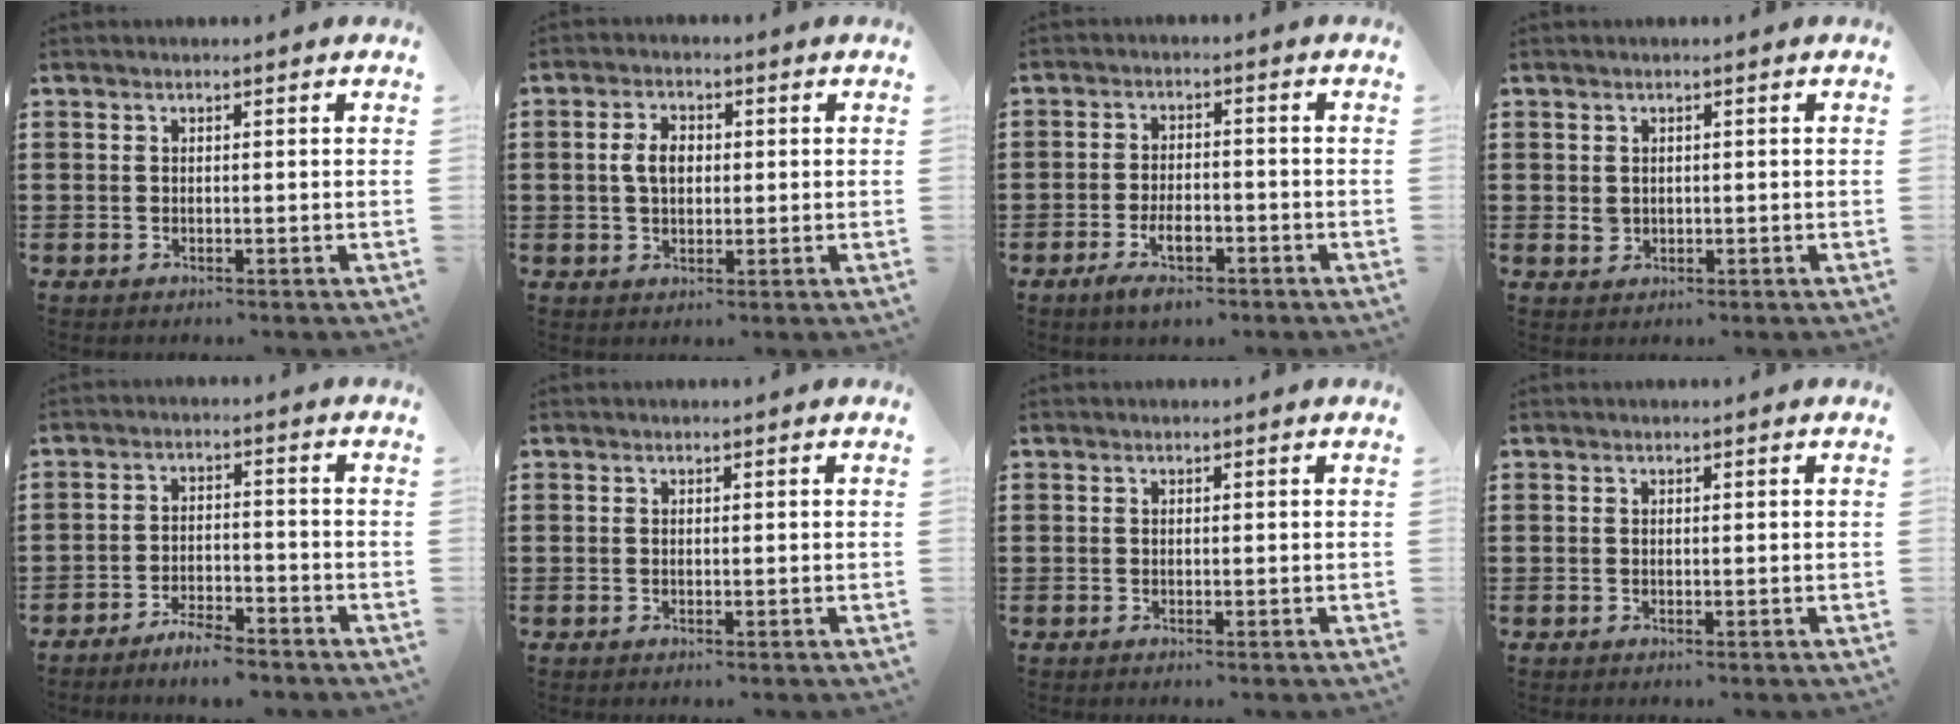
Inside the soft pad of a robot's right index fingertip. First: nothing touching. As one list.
[{"total": 4.0, "force": [0.3, 2.6, 3.1], "torque": [-0.065, 0.014, 0.003]}, {"total": 4.9, "force": [-2.8, 1.9, 3.6], "torque": [-0.072, 0.003, -0.053]}, {"total": 1.4, "force": [0.2, 1.2, 0.6], "torque": [-0.014, 0.007, 0.003]}, {"total": 4.4, "force": [-4.2, 0.4, 1.1], "torque": [-0.021, 0.007, -0.084]}, {"total": 0.0}, {"total": 0.0}, {"total": 0.0}]